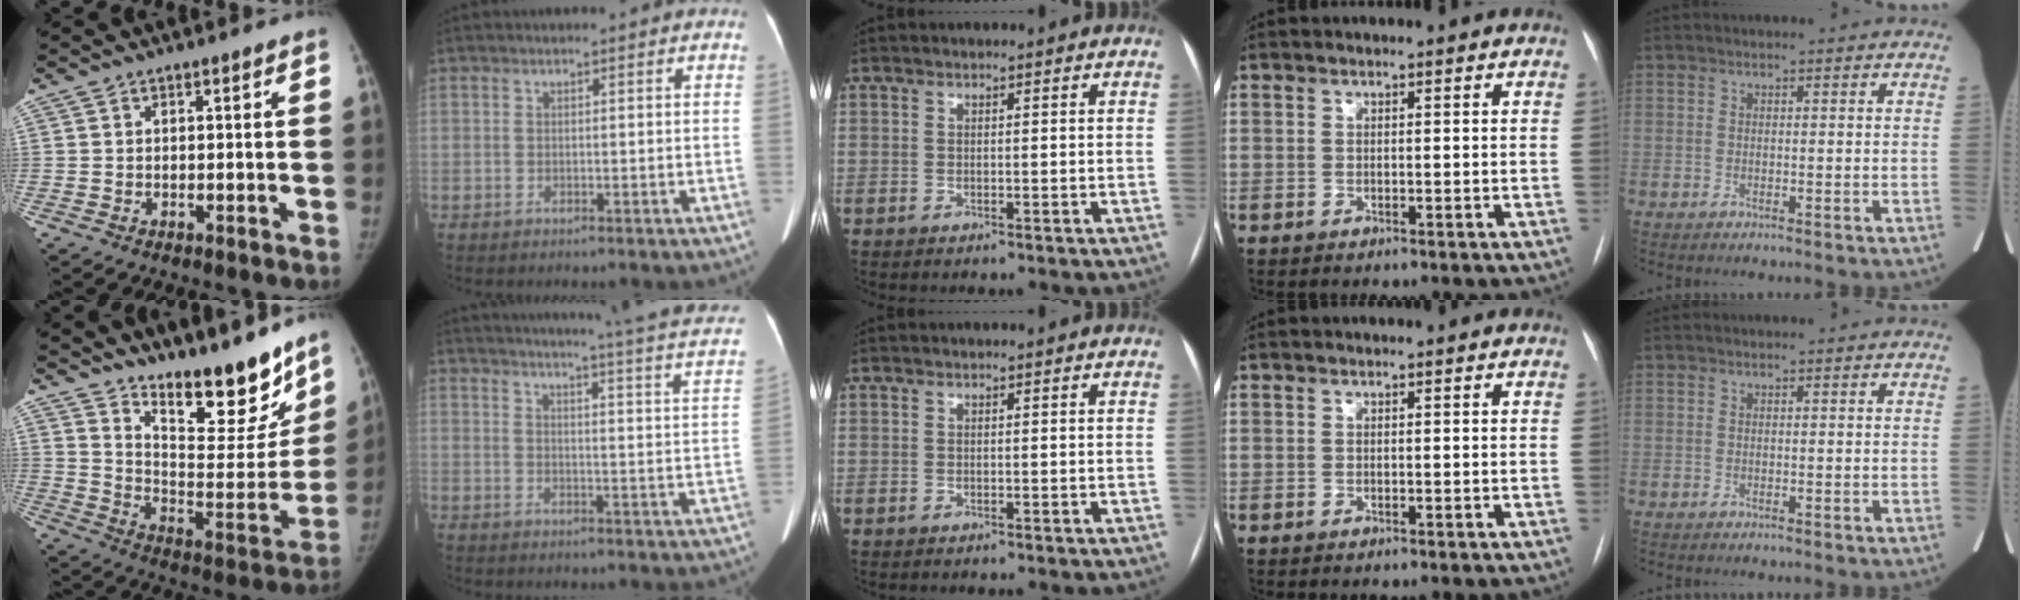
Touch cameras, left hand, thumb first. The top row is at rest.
{"thumb": {"total": 21.0, "force": [16.0, 6.5, 11.9], "torque": [-0.129, -0.120, 0.246]}, "index": {"total": 25.2, "force": [22.2, 0.5, 11.9], "torque": [-0.168, -0.054, 0.254]}}